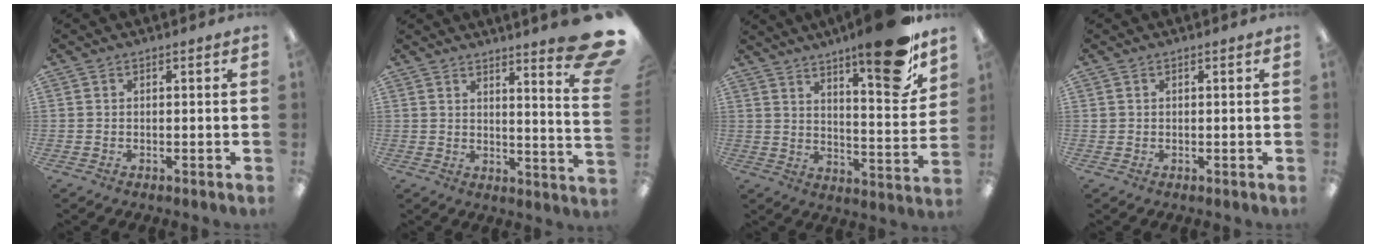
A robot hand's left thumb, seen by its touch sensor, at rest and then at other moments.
{"total": 10.1, "force": [6.8, 0.8, 7.4], "torque": [-0.099, -0.065, 0.111]}
{"total": 16.9, "force": [12.2, 3.7, 11.2], "torque": [-0.150, -0.085, 0.190]}
{"total": 0.5, "force": [0.3, 0.4, 0.3], "torque": [-0.006, 0.003, 0.005]}